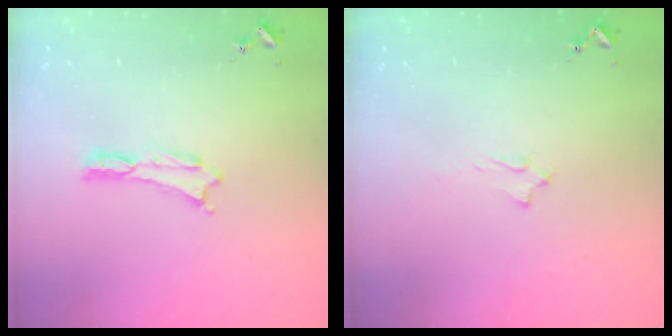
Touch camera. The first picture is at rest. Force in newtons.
{"total": 2.0, "press": 2.0, "slide": 0.4}